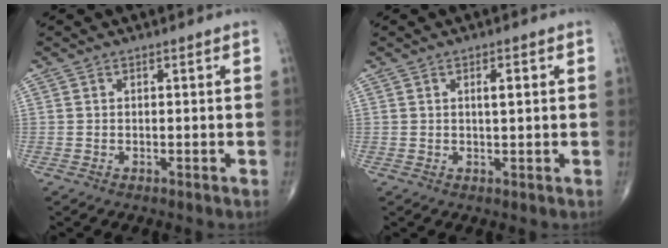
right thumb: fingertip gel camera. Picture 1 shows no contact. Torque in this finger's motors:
{"motor_torque": [-0.38, 0.29, 0.36, 0.03, 0.05]}